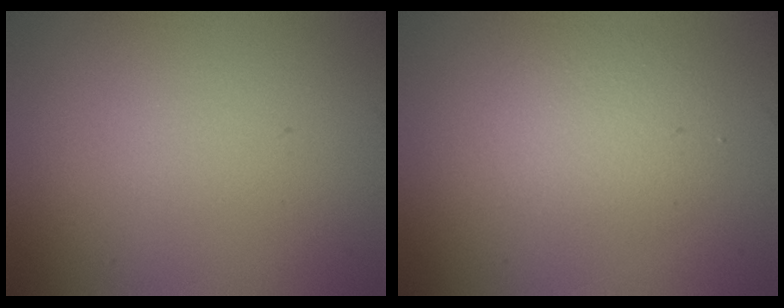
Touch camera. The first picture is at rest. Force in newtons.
{"total": 2.8, "press": 2.8, "slide": 0.3}